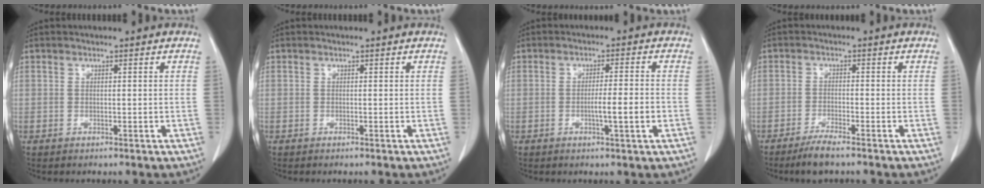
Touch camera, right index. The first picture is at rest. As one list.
[{"total": 0.0}, {"total": 4.8, "force": [-1.3, -0.2, 4.6], "torque": [-0.074, -0.005, -0.019]}, {"total": 3.7, "force": [-3.0, 0.1, 2.2], "torque": [-0.047, -0.007, -0.059]}]